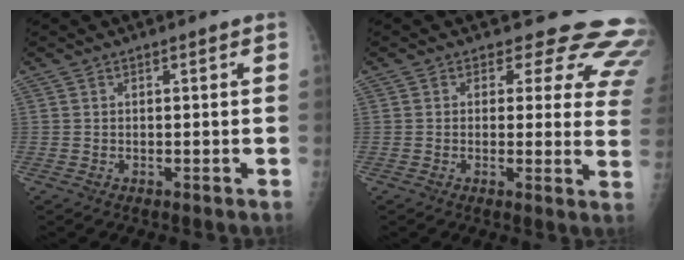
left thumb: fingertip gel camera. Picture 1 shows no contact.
{"total": 14.4, "force": [11.7, 6.9, 4.7], "torque": [-0.001, -0.073, 0.093]}